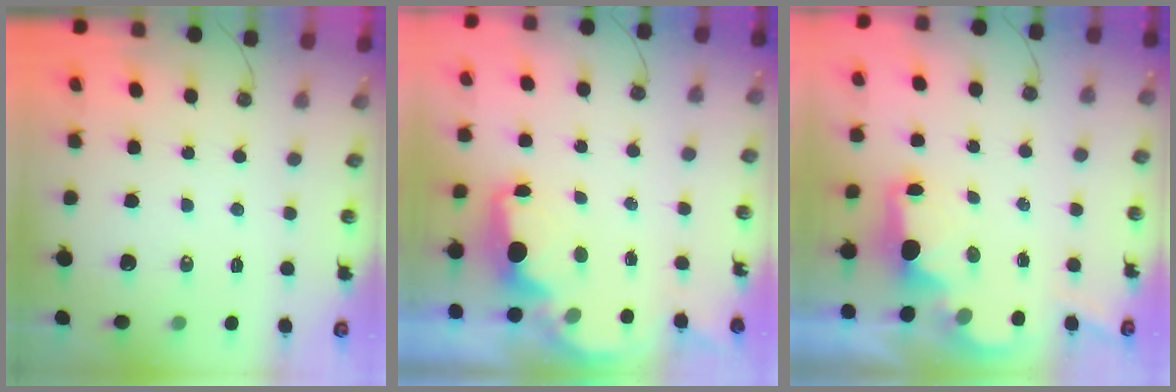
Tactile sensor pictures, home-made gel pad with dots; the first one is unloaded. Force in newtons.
{"total": 2.3, "press": 2.1, "slide": 0.8}
{"total": 1.9, "press": 1.7, "slide": 0.7}